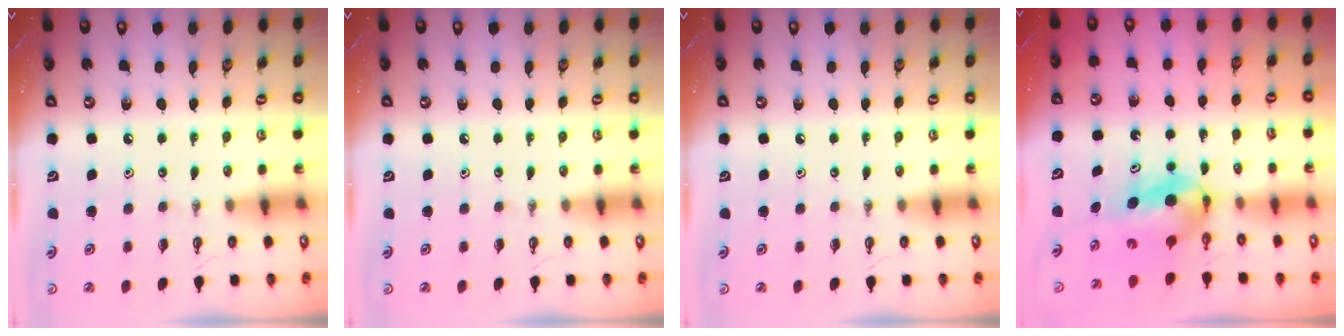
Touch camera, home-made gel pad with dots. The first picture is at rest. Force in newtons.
{"total": 0.0}
{"total": 0.0}
{"total": 5.8, "press": 4.9, "slide": 3.1}